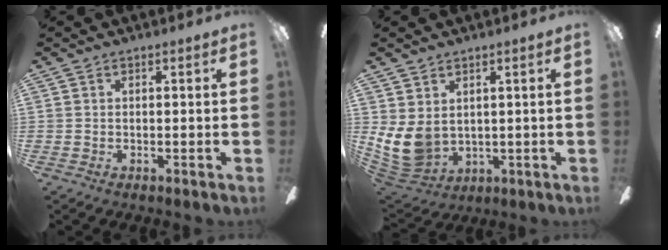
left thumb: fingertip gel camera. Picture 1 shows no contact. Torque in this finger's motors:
{"motor_torque": [1.20, 1.61, 0.89, -0.87, 0.07]}